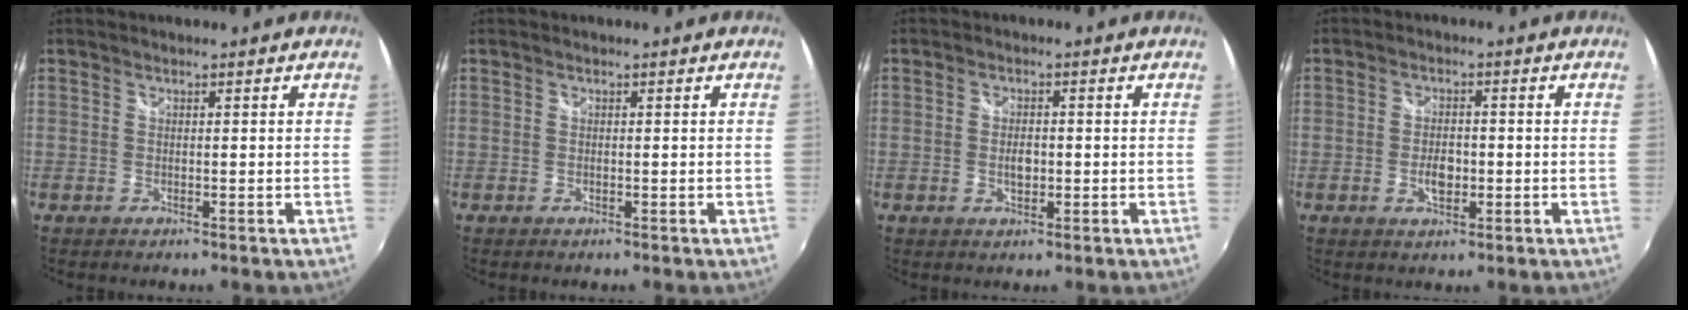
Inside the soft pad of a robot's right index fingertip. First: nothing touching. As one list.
[{"total": 0.0}, {"total": 3.0, "force": [-0.4, 1.8, 2.4], "torque": [-0.040, -0.002, -0.007]}, {"total": 4.1, "force": [-1.0, 2.4, 3.2], "torque": [-0.060, -0.002, -0.017]}]